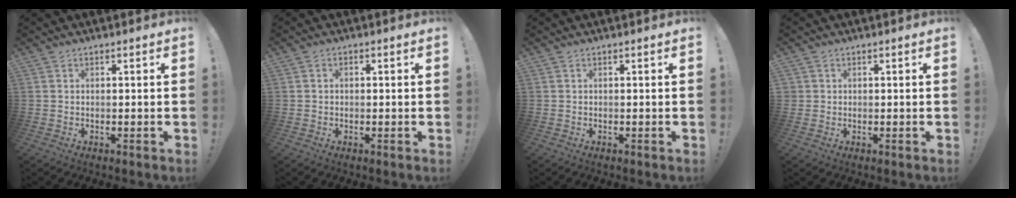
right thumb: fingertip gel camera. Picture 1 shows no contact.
{"total": 1.1, "force": [-0.5, 0.9, 0.4], "torque": [-0.010, 0.006, -0.008]}
{"total": 0.0}
{"total": 1.3, "force": [0.3, 1.2, -0.1], "torque": [0.007, -0.001, 0.006]}